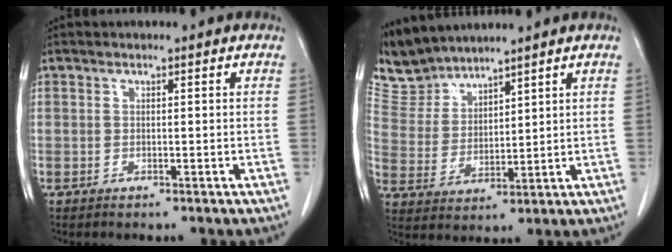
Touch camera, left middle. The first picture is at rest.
{"total": 6.4, "force": [6.3, 1.1, -0.2], "torque": [-0.008, 0.007, 0.144]}